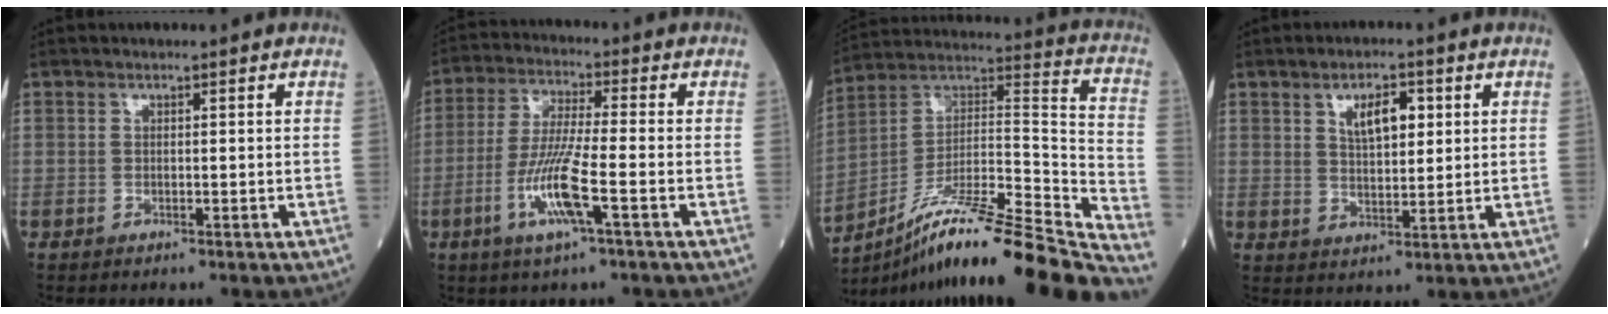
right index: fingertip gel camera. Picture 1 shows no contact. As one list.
[{"total": 9.3, "force": [-3.4, 0.2, 8.7], "torque": [-0.179, -0.010, -0.069]}, {"total": 29.1, "force": [-23.7, 0.3, 16.8], "torque": [-0.210, -0.005, -0.378]}, {"total": 5.7, "force": [2.2, 2.2, 4.7], "torque": [-0.084, 0.002, 0.042]}]